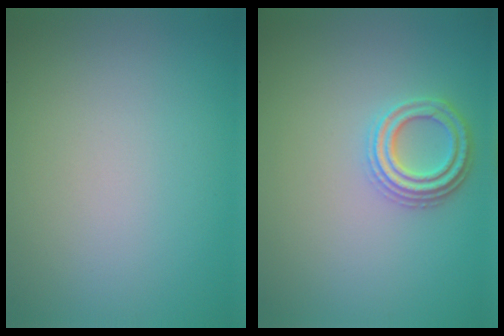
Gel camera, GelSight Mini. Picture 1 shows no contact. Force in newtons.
{"total": 3.0, "press": 2.7, "slide": 1.1}